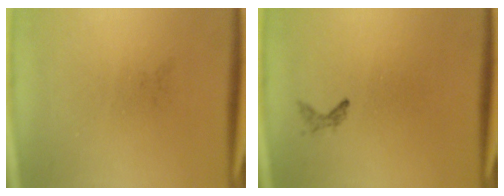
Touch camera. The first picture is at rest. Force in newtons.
{"total": 0.7}